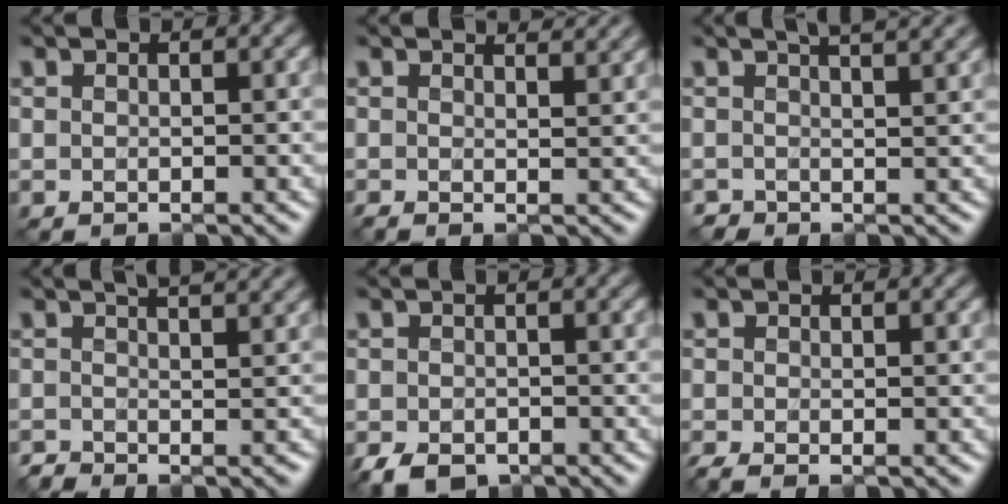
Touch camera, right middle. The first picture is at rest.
{"total": 2.0, "force": [1.6, 0.5, 1.2], "torque": [-0.008, 0.003, 0.017]}
{"total": 4.1, "force": [2.3, 1.8, 2.8], "torque": [-0.024, 0.025, 0.004]}
{"total": 2.9, "force": [0.5, 1.1, 2.6], "torque": [-0.020, 0.004, -0.008]}
{"total": 3.0, "force": [-2.0, 1.7, 1.4], "torque": [-0.024, -0.007, -0.041]}
{"total": 1.5, "force": [-1.1, 0.3, 1.0], "torque": [-0.022, -0.012, -0.029]}